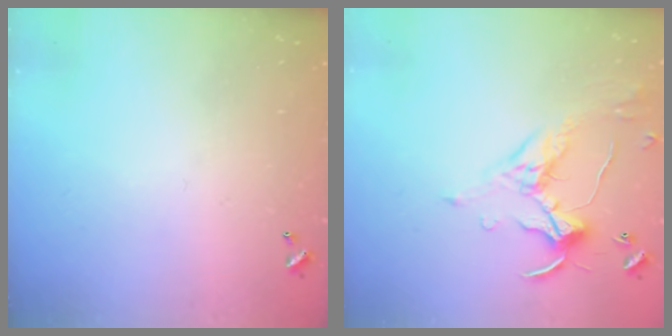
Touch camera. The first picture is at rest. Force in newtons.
{"total": 1.7, "press": 1.5, "slide": 0.8}